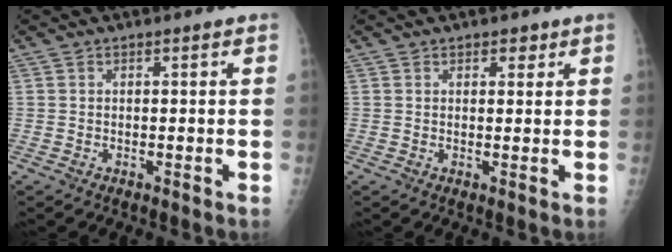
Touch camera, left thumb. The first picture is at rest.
{"total": 2.3, "force": [1.4, 1.4, 1.1], "torque": [0.002, -0.005, 0.016]}